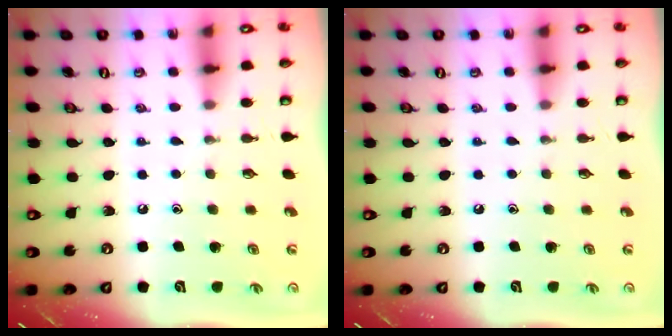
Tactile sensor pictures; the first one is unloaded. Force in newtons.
{"total": 0.0}